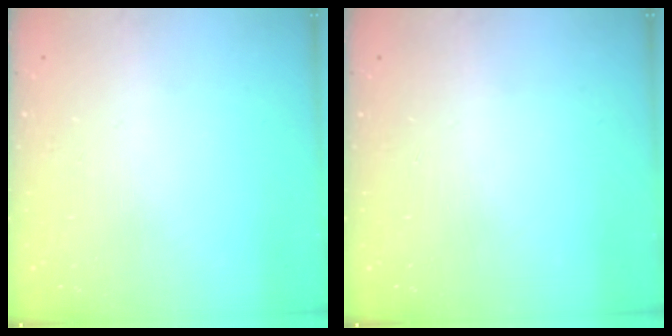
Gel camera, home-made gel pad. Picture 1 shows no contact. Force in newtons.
{"total": 0.0}